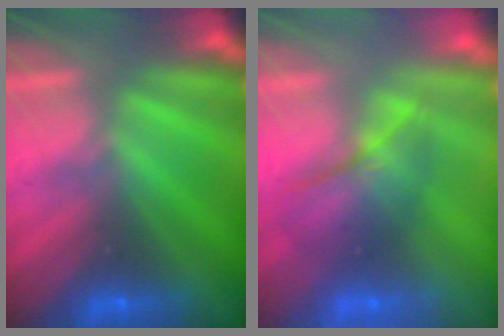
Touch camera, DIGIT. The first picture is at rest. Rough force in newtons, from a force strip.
{"total": 2.3}